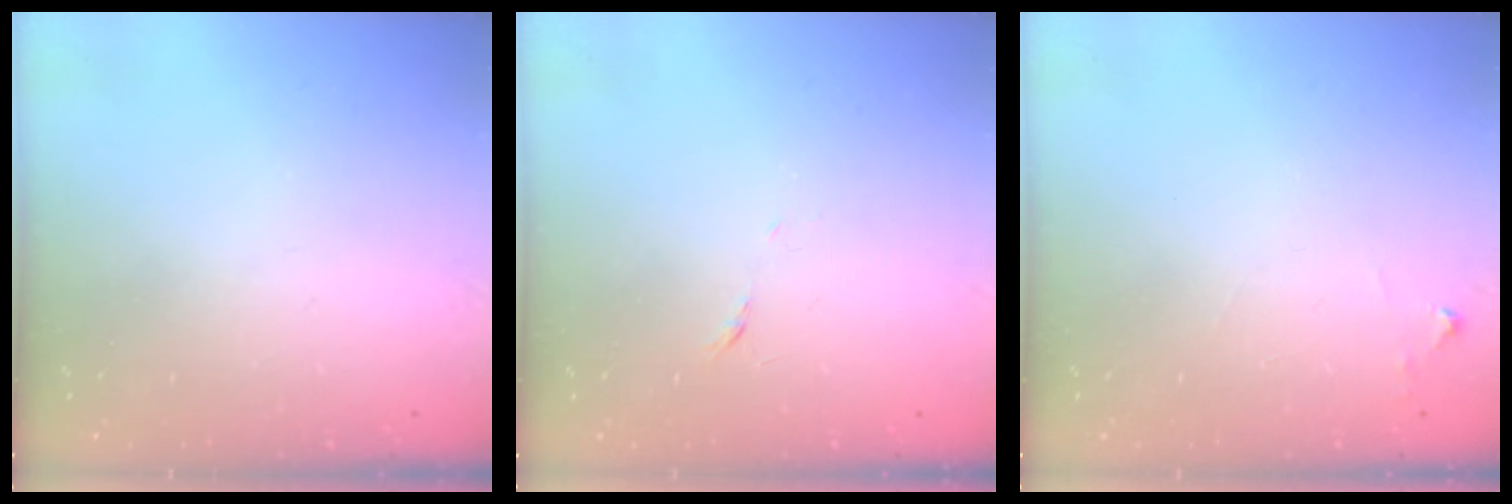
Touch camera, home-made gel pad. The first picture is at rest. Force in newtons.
{"total": 3.9, "press": 3.8, "slide": 0.9}
{"total": 4.4, "press": 4.4, "slide": 0.7}